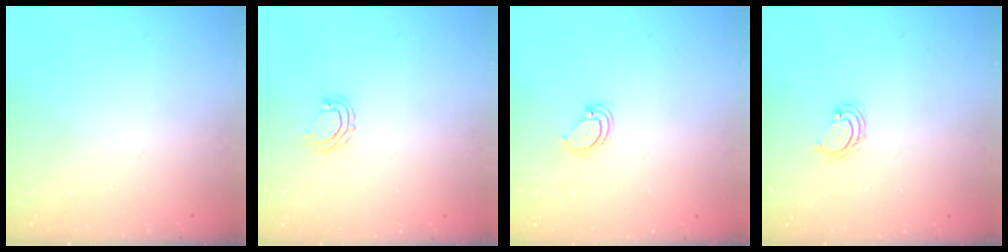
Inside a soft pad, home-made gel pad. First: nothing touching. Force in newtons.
{"total": 5.8, "press": 5.7, "slide": 1.1}
{"total": 4.0, "press": 4.0, "slide": 0.3}
{"total": 3.1, "press": 3.1, "slide": 0.5}